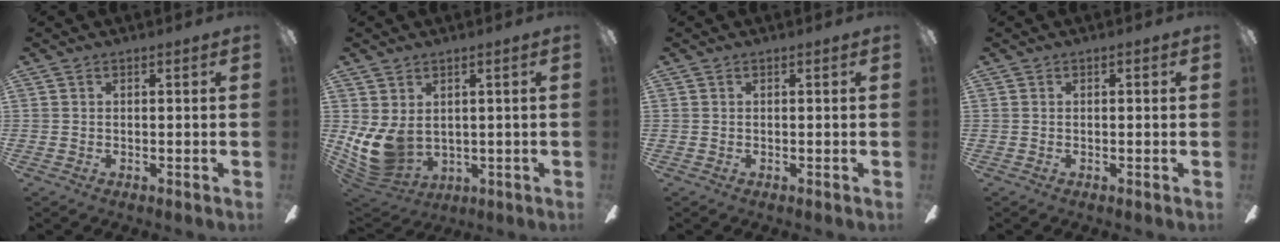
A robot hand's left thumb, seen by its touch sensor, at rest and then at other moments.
{"total": 10.3, "force": [0.9, 7.4, 7.2], "torque": [-0.172, -0.018, 0.022]}
{"total": 0.0}
{"total": 0.6, "force": [0.0, 0.2, 0.6], "torque": [-0.012, 0.003, -0.001]}